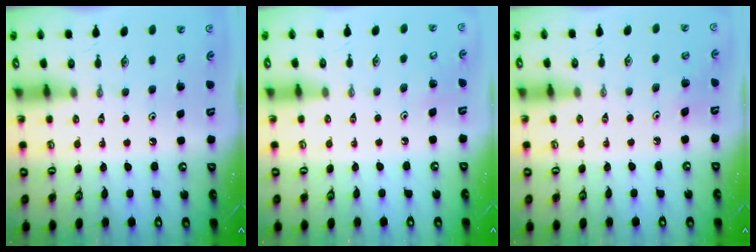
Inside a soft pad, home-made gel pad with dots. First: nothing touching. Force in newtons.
{"total": 2.8, "press": 2.8, "slide": 0.2}
{"total": 3.7, "press": 3.6, "slide": 0.3}